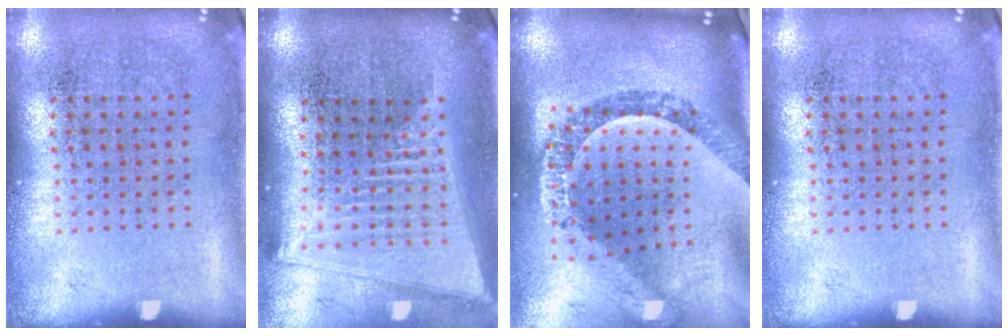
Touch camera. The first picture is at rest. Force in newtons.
{"total": 2.1, "press": 1.8, "slide": 1.1}
{"total": 2.2, "press": 1.8, "slide": 1.3}
{"total": 0.0}